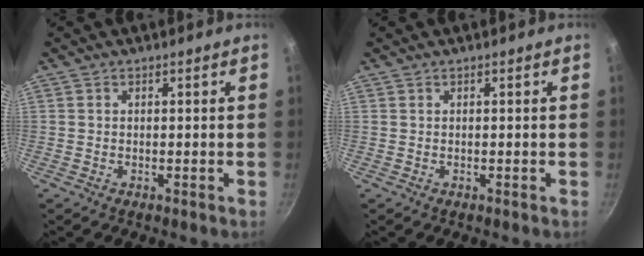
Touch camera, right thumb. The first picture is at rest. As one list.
[{"total": 0.0}]